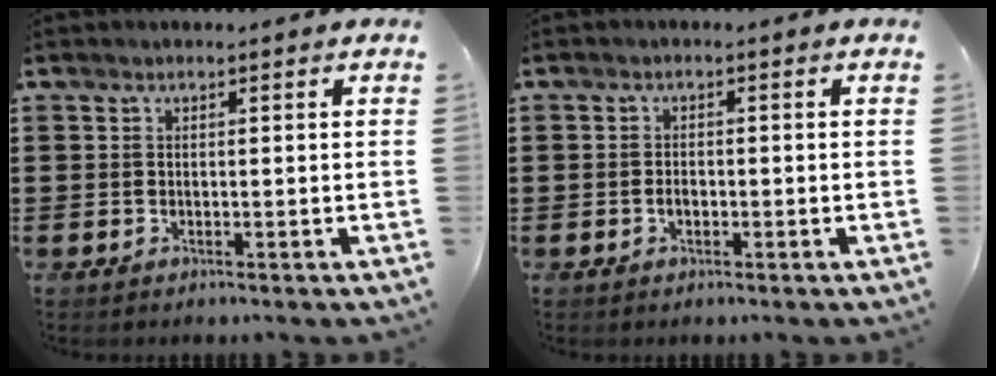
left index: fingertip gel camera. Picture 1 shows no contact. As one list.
[{"total": 1.4, "force": [-0.5, 0.7, 1.1], "torque": [-0.024, 0.002, -0.009]}]